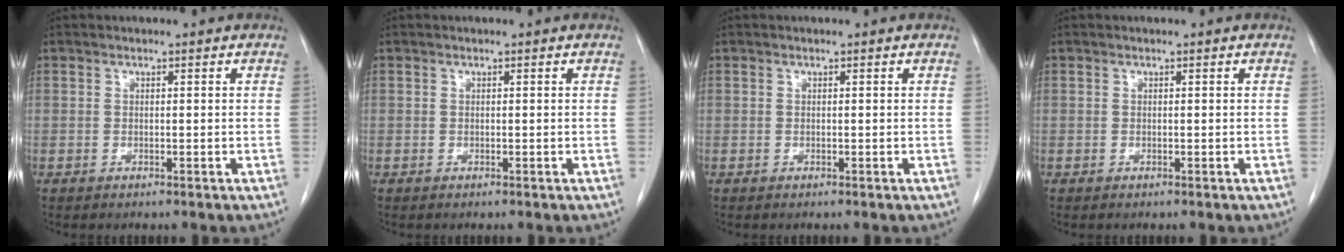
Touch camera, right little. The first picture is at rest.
{"total": 0.0}
{"total": 0.0}
{"total": 0.0}